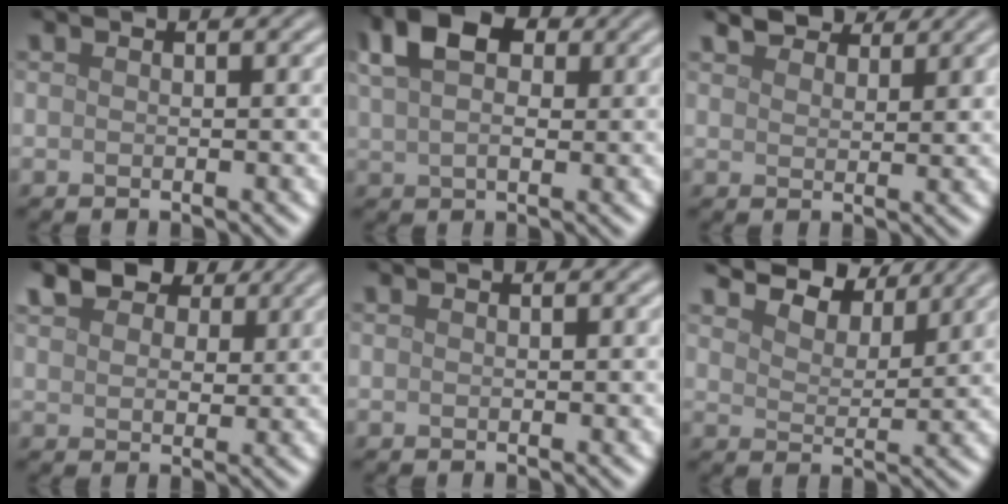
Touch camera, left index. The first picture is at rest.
{"total": 6.5, "force": [3.0, 3.7, 4.4], "torque": [-0.086, 0.014, 0.046]}
{"total": 3.7, "force": [3.3, 1.2, 1.1], "torque": [-0.025, 0.007, 0.052]}
{"total": 4.8, "force": [3.2, 2.8, 2.3], "torque": [-0.046, 0.005, 0.053]}
{"total": 0.0}
{"total": 6.0, "force": [5.3, 1.9, 2.1], "torque": [-0.046, -0.003, 0.086]}